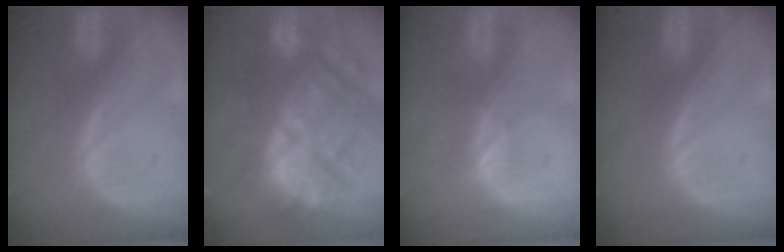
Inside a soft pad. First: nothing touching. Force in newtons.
{"total": 14.6, "press": 12.7, "slide": 7.2}
{"total": 0.8, "press": 0.8, "slide": 0.3}
{"total": 0.0}